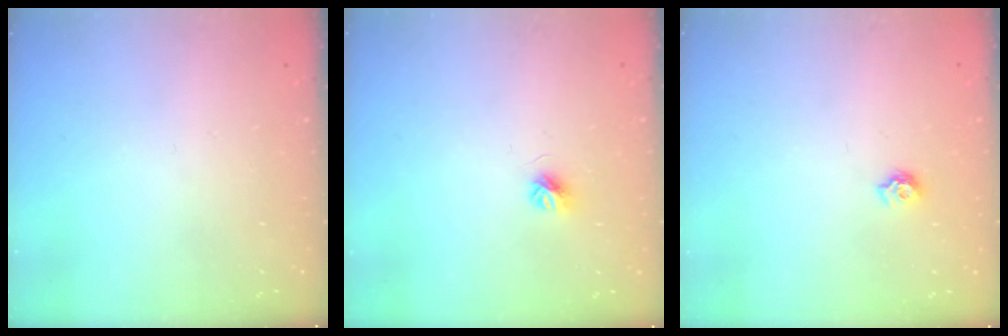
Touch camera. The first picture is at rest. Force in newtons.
{"total": 4.8, "press": 4.7, "slide": 0.4}
{"total": 5.6, "press": 5.6, "slide": 0.7}